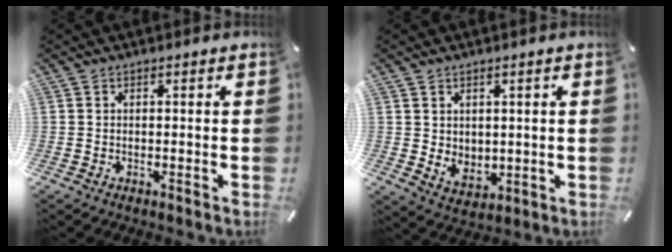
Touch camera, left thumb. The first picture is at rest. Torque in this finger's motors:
{"motor_torque": [1.00, 0.93, 0.29, -0.45, 0.21]}